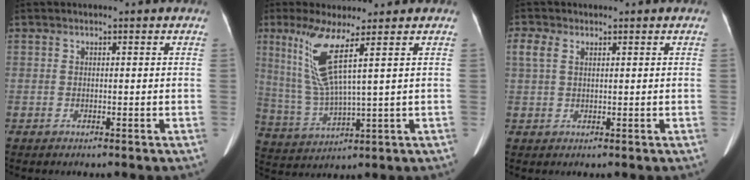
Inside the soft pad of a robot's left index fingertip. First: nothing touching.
{"total": 9.2, "force": [4.1, -0.2, 8.2], "torque": [-0.185, -0.008, 0.086]}
{"total": 2.5, "force": [1.1, 1.4, 1.8], "torque": [-0.050, 0.023, 0.029]}